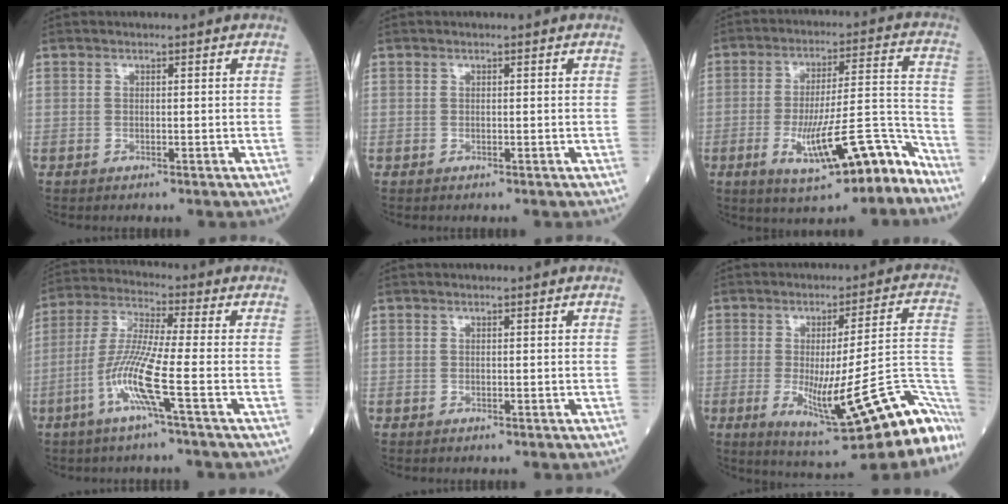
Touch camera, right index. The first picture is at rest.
{"total": 0.0}
{"total": 14.2, "force": [-7.9, 2.7, 11.5], "torque": [-0.186, 0.015, -0.121]}
{"total": 9.7, "force": [-3.7, -0.8, 8.9], "torque": [-0.187, -0.004, -0.081]}
{"total": 0.0}
{"total": 20.0, "force": [-10.6, 1.7, 16.9], "torque": [-0.142, 0.004, -0.152]}